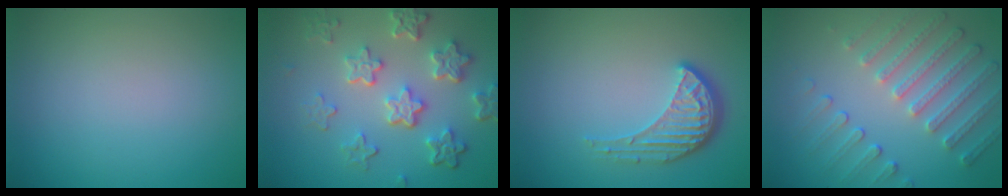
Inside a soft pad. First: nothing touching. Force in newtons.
{"total": 5.8, "press": 4.4, "slide": 3.8}
{"total": 4.0, "press": 3.1, "slide": 2.6}
{"total": 5.1, "press": 3.8, "slide": 3.3}